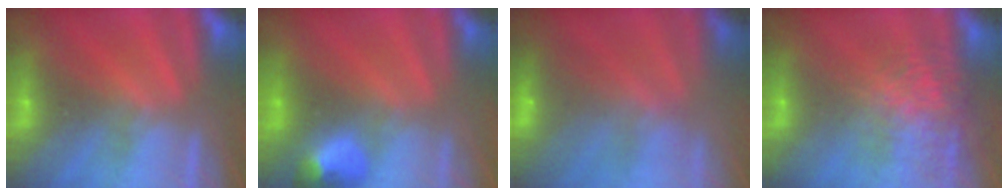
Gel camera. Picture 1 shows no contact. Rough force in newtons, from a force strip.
{"total": 5.5}
{"total": 9.3}
{"total": 7.7}